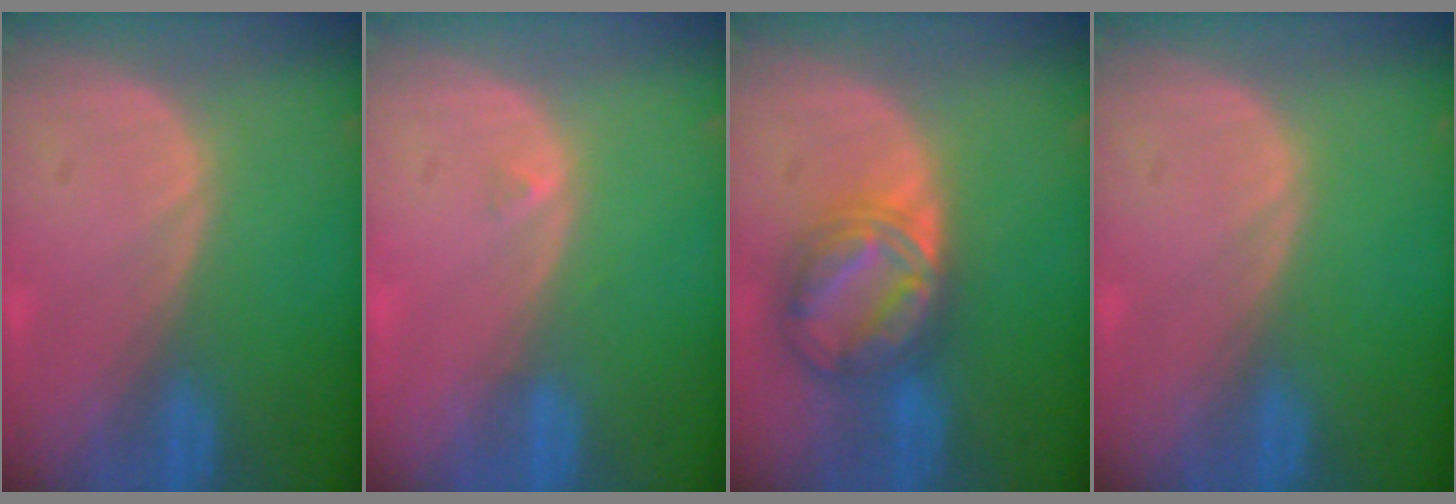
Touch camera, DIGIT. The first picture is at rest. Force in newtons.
{"total": 0.5, "press": 0.5, "slide": 0.2}
{"total": 7.7, "press": 7.6, "slide": 0.5}
{"total": 0.0}